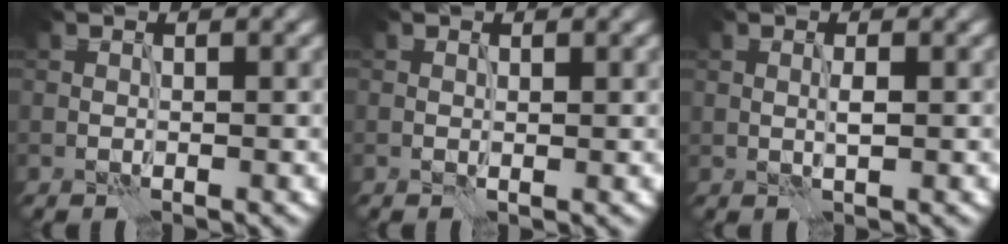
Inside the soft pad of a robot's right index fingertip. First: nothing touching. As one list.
[{"total": 0.0}, {"total": 0.8, "force": [0.0, 0.1, 0.8], "torque": [-0.015, -0.001, 0.002]}]